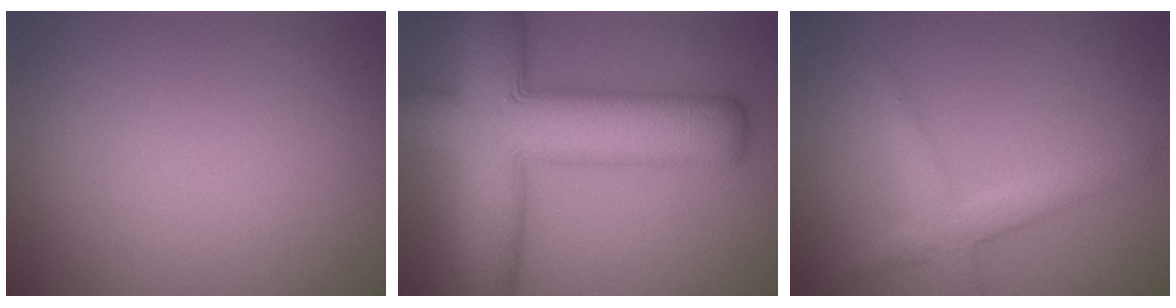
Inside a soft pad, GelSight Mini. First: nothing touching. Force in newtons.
{"total": 12.7, "press": 12.7, "slide": 0.5}
{"total": 2.6, "press": 2.6, "slide": 0.1}